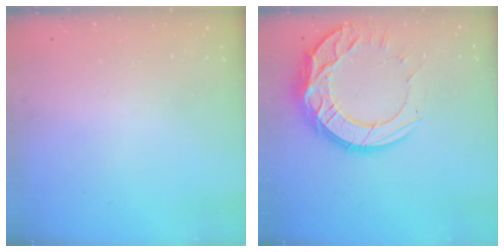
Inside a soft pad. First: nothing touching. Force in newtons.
{"total": 17.2, "press": 17.2, "slide": 1.0}